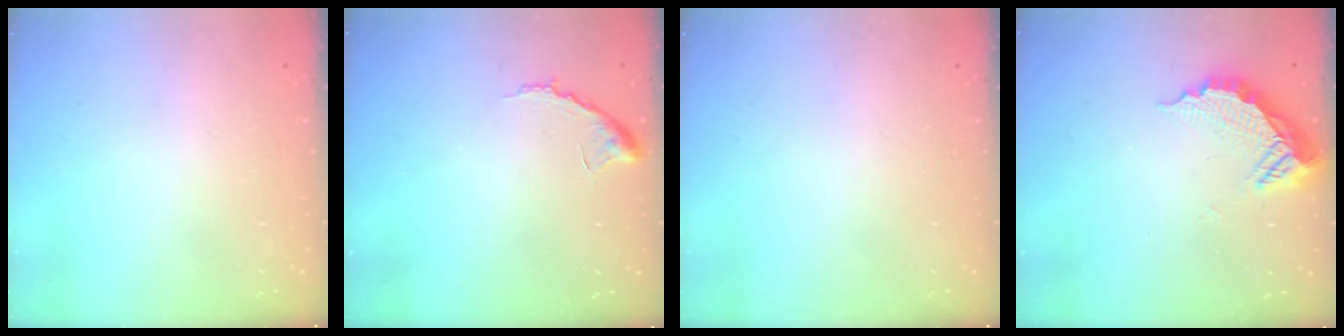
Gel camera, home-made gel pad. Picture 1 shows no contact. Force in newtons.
{"total": 6.9, "press": 6.9, "slide": 0.6}
{"total": 0.0}
{"total": 9.8, "press": 9.8, "slide": 0.8}